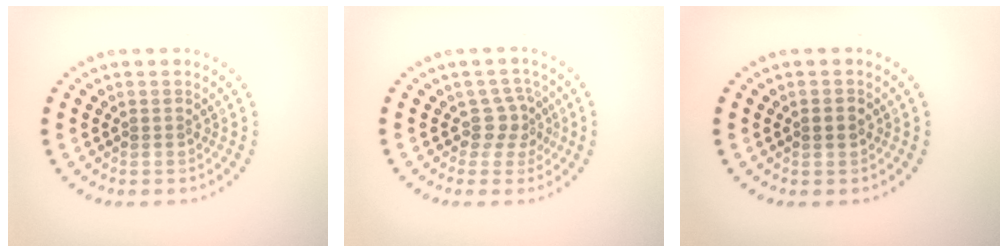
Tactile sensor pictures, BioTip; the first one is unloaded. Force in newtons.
{"total": 2.3, "press": 1.6, "slide": 1.7}
{"total": 1.5, "press": 1.5, "slide": 0.1}